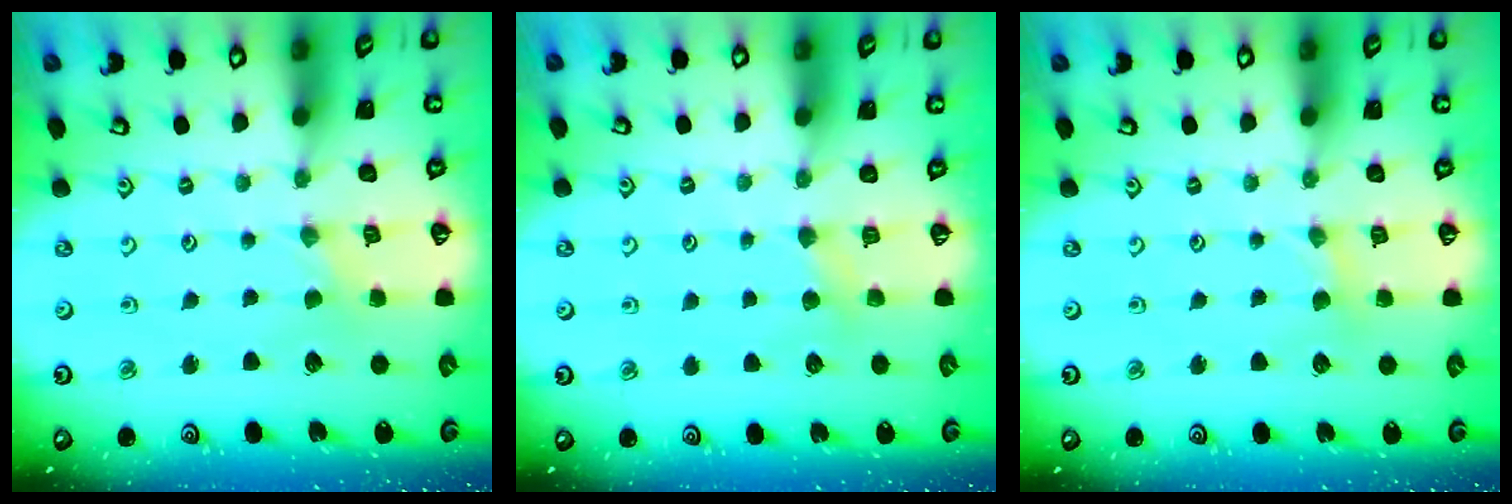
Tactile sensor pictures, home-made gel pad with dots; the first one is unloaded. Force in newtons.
{"total": 3.1, "press": 3.0, "slide": 0.6}
{"total": 2.1, "press": 2.1, "slide": 0.3}